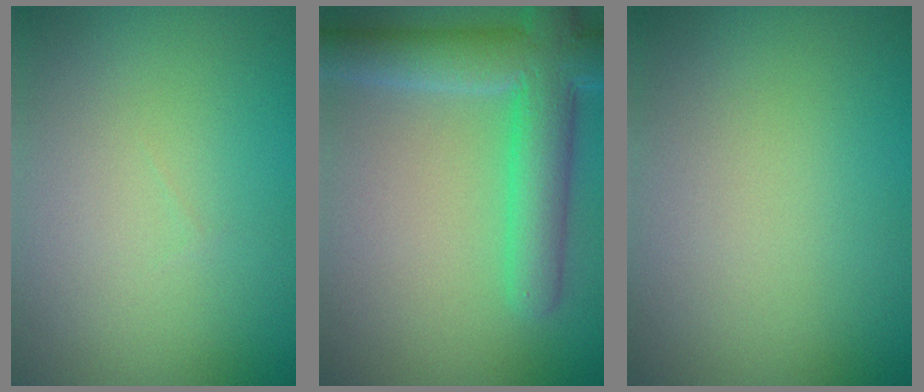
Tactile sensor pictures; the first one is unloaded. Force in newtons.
{"total": 7.2, "press": 7.1, "slide": 0.5}
{"total": 0.0}